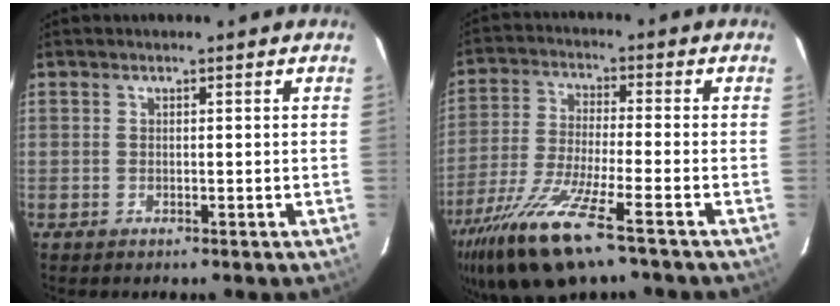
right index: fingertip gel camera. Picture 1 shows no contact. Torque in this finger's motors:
{"motor_torque": [1.80, -0.33, 0.84, 0.21]}